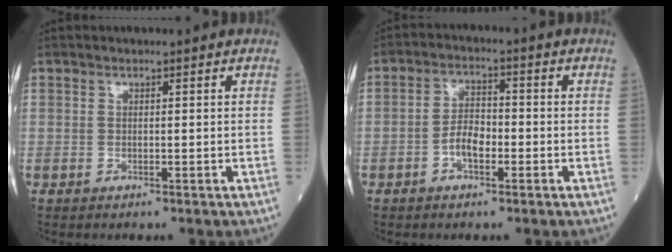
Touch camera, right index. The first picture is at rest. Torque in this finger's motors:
{"motor_torque": [0.88, -0.34, 0.41, 0.10]}